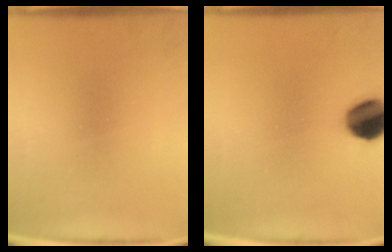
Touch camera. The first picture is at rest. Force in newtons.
{"total": 9.8}